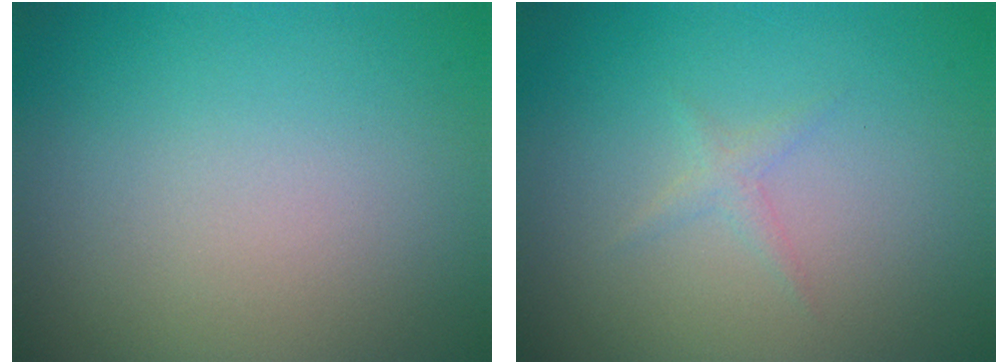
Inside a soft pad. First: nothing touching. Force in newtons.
{"total": 0.9, "press": 0.9, "slide": 0.0}